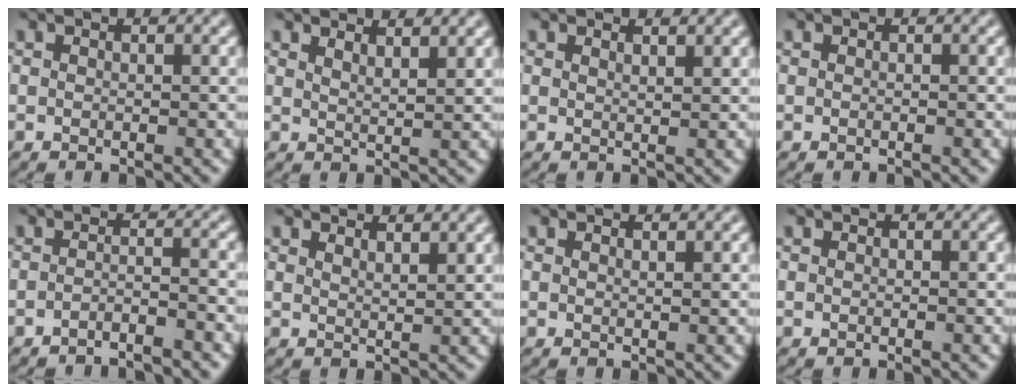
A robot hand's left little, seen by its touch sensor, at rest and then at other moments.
{"total": 2.2, "force": [1.9, 0.2, 1.2], "torque": [-0.012, 0.005, 0.031]}
{"total": 0.9, "force": [0.8, -0.1, 0.3], "torque": [-0.011, 0.001, 0.014]}
{"total": 0.0}
{"total": 2.0, "force": [-1.8, -0.1, 0.7], "torque": [-0.011, 0.006, -0.037]}
{"total": 1.8, "force": [1.7, 0.0, 0.8], "torque": [-0.011, 0.005, 0.029]}
{"total": 0.6, "force": [0.5, -0.2, 0.2], "torque": [-0.007, 0.001, 0.009]}
{"total": 0.0}